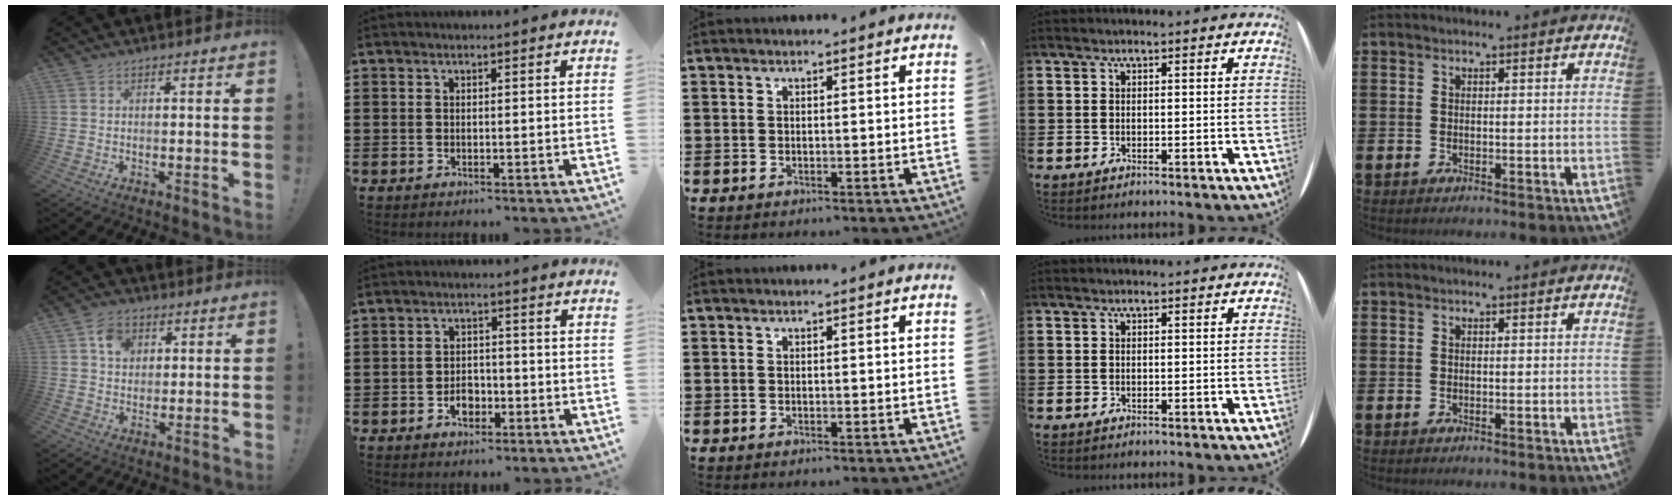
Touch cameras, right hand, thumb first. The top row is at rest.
{"thumb": {"total": 6.8, "force": [2.7, 5.5, 2.8], "torque": [-0.037, -0.004, 0.050]}, "index": {"total": 3.4, "force": [-1.5, 2.4, 1.9], "torque": [-0.030, 0.000, -0.031]}}